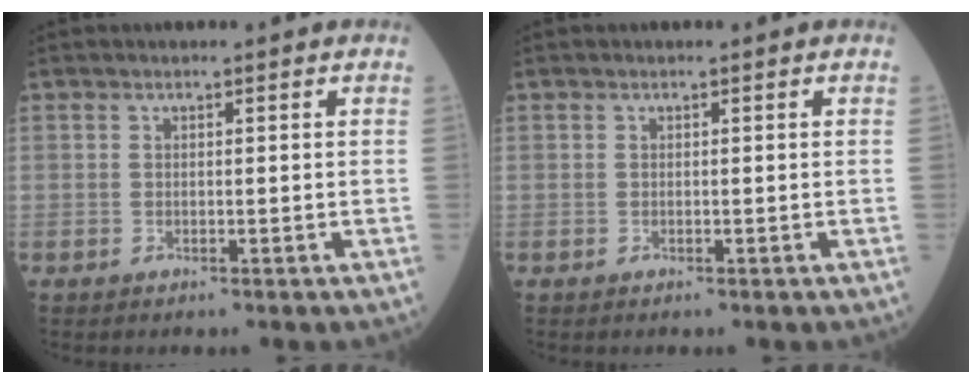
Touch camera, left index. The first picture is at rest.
{"total": 0.0}